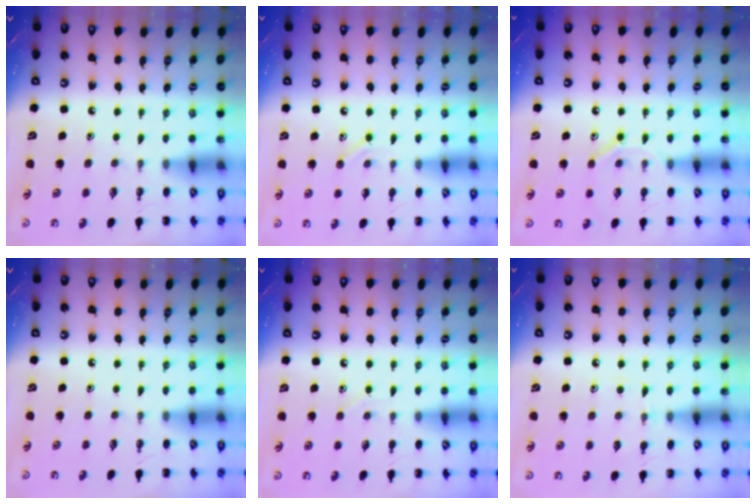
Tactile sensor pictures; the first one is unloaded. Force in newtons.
{"total": 6.3, "press": 6.1, "slide": 1.7}
{"total": 8.4, "press": 8.4, "slide": 0.6}
{"total": 0.0}
{"total": 3.0, "press": 2.8, "slide": 1.0}
{"total": 5.5, "press": 5.2, "slide": 1.6}